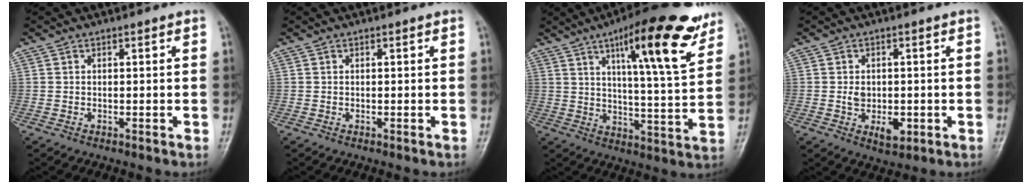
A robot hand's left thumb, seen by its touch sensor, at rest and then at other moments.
{"total": 0.0}
{"total": 18.9, "force": [10.9, 4.1, 14.9], "torque": [-0.193, -0.049, 0.163]}
{"total": 5.2, "force": [-0.8, 3.5, 3.8], "torque": [-0.047, -0.005, -0.006]}